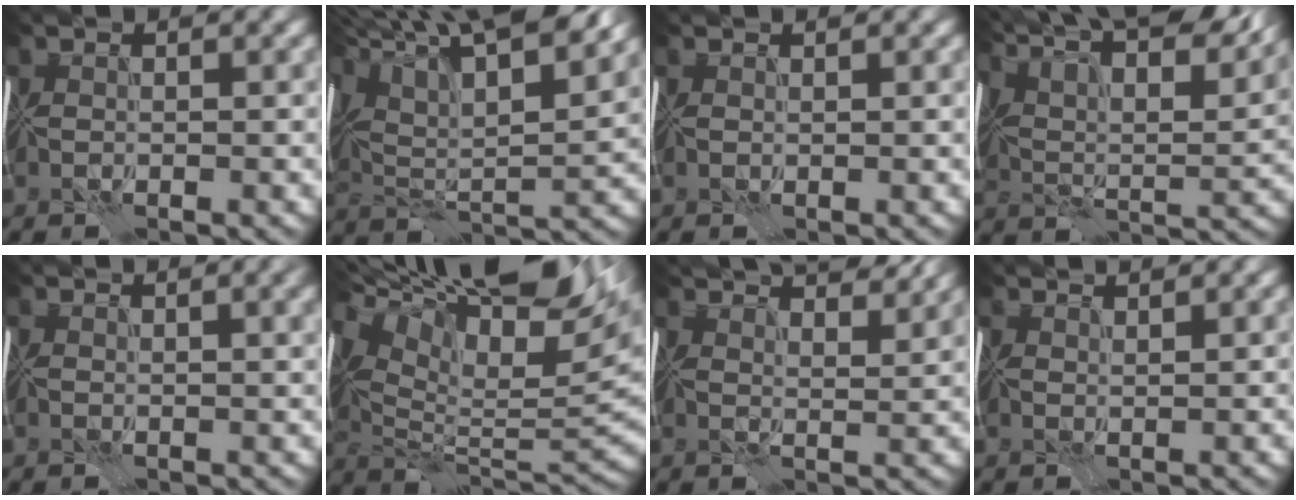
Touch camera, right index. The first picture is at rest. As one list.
[{"total": 16.1, "force": [10.0, 4.9, 11.6], "torque": [-0.207, 0.045, 0.142]}, {"total": 1.0, "force": [0.9, 0.4, 0.3], "torque": [-0.004, 0.005, 0.013]}, {"total": 16.8, "force": [12.4, 4.8, 10.3], "torque": [-0.182, 0.035, 0.167]}, {"total": 4.5, "force": [2.6, 1.5, 3.3], "torque": [-0.023, 0.014, 0.031]}, {"total": 17.0, "force": [9.0, 6.8, 12.8], "torque": [-0.222, 0.042, 0.151]}, {"total": 8.9, "force": [7.4, 2.3, 4.3], "torque": [-0.050, 0.023, 0.070]}, {"total": 3.2, "force": [2.9, 0.7, 1.2], "torque": [-0.015, 0.013, 0.026]}]